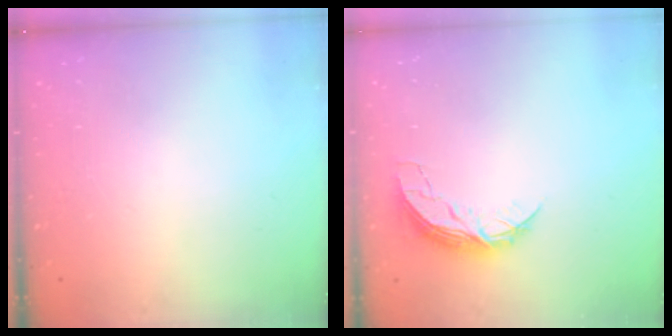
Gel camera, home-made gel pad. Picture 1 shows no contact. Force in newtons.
{"total": 6.9, "press": 6.9, "slide": 0.5}